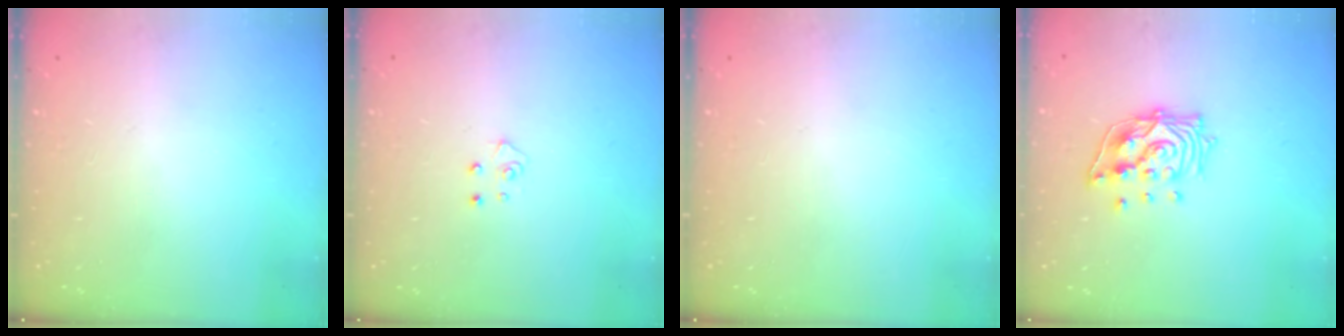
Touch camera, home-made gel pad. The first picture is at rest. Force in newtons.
{"total": 4.2, "press": 4.1, "slide": 0.4}
{"total": 0.0}
{"total": 13.2, "press": 13.2, "slide": 1.3}